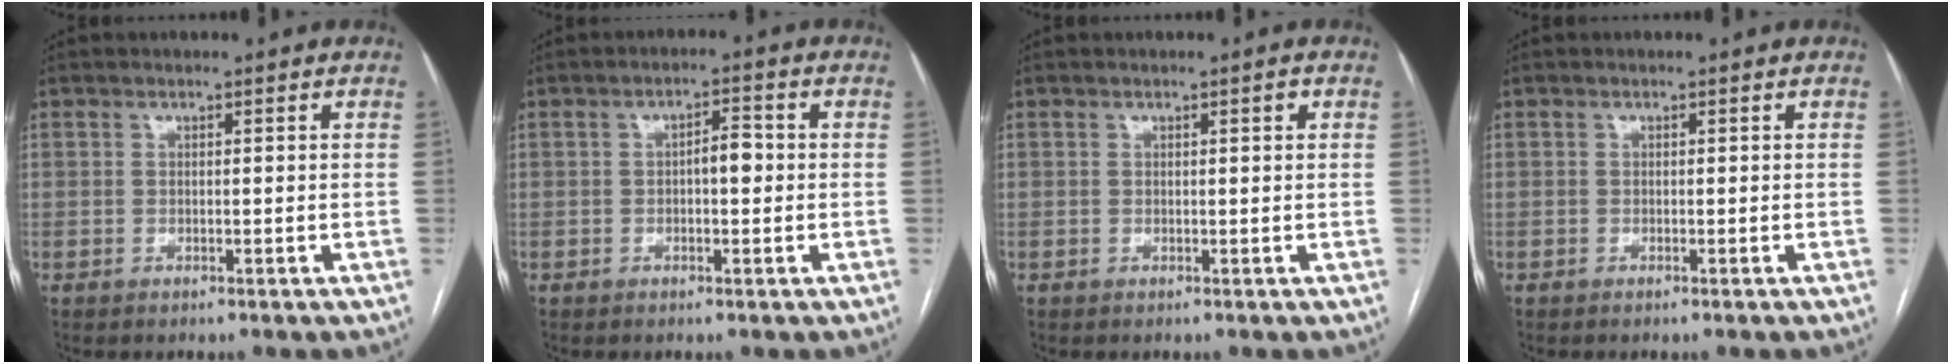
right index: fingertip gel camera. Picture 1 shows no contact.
{"total": 3.1, "force": [-0.2, 1.1, 2.9], "torque": [-0.042, 0.009, -0.004]}
{"total": 0.8, "force": [0.3, 0.1, 0.7], "torque": [-0.012, 0.002, 0.004]}
{"total": 0.0}